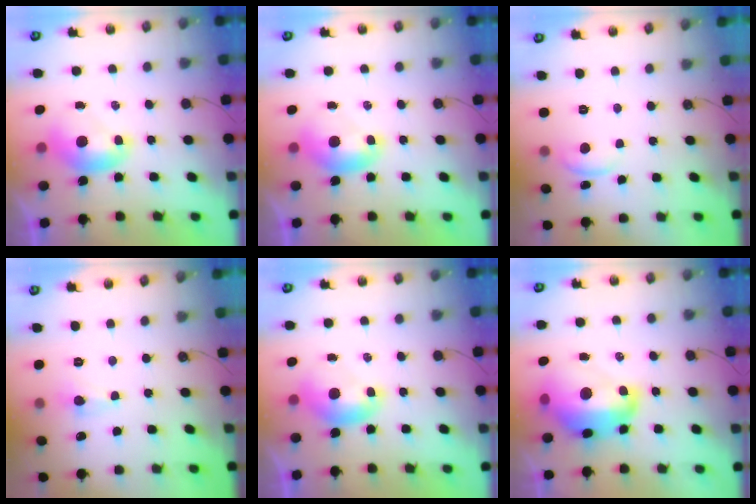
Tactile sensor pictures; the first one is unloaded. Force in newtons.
{"total": 0.0}
{"total": 1.7, "press": 1.6, "slide": 0.6}
{"total": 0.0}
{"total": 0.0}
{"total": 12.1, "press": 12.0, "slide": 1.4}